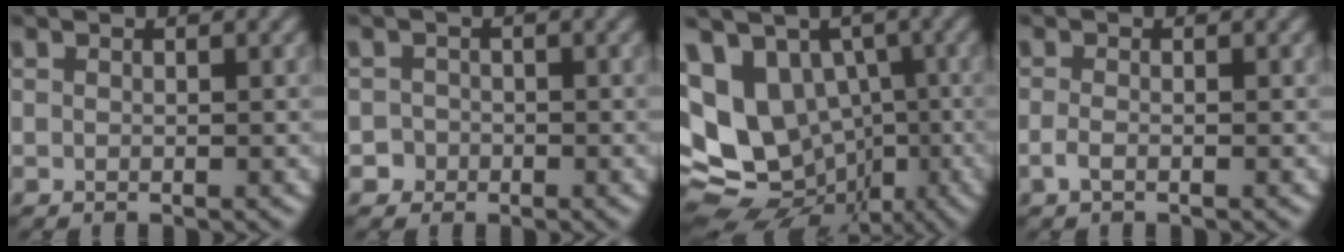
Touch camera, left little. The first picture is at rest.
{"total": 2.5, "force": [-1.2, 2.2, 0.1], "torque": [0.026, 0.010, -0.027]}
{"total": 12.8, "force": [-0.1, 10.3, 7.6], "torque": [-0.142, -0.016, 0.016]}
{"total": 1.2, "force": [-0.6, 0.4, 0.9], "torque": [-0.023, 0.003, -0.013]}